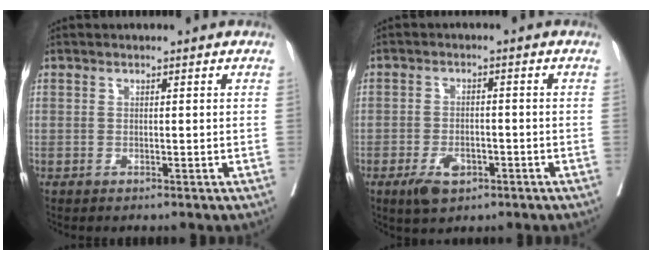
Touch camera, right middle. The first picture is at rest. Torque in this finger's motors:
{"motor_torque": [0.67, -0.38, 0.28, 0.03]}